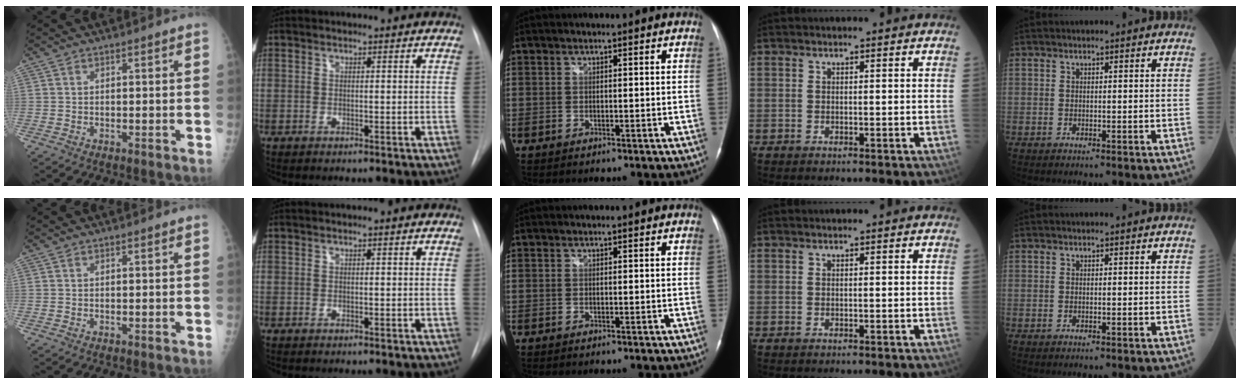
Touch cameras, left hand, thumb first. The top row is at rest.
{}